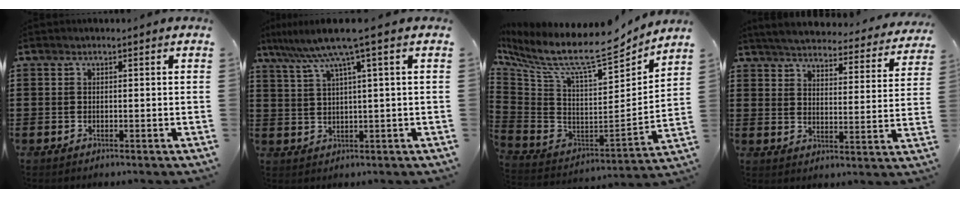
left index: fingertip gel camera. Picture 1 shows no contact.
{"total": 7.0, "force": [3.5, -0.3, 6.1], "torque": [-0.127, -0.012, 0.055]}
{"total": 10.5, "force": [8.0, 2.4, 6.3], "torque": [-0.142, -0.066, 0.128]}
{"total": 4.7, "force": [4.6, 0.1, 0.9], "torque": [-0.042, -0.036, 0.075]}